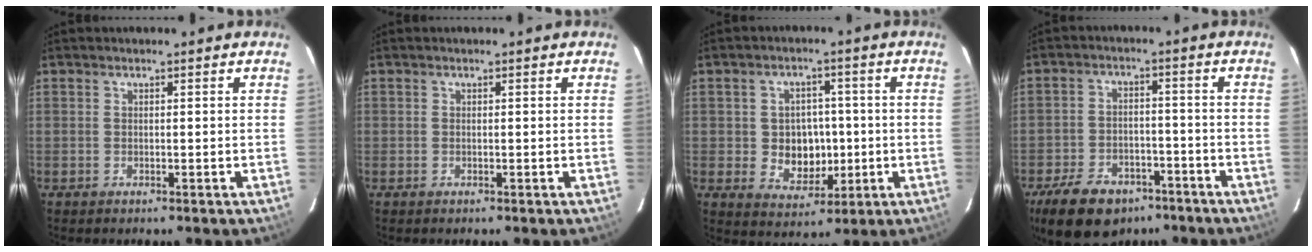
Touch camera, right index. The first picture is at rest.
{"total": 0.0}
{"total": 7.9, "force": [-0.8, 6.8, 3.9], "torque": [-0.084, 0.007, 0.004]}
{"total": 14.5, "force": [-9.6, 8.5, 6.7], "torque": [-0.164, 0.006, -0.144]}